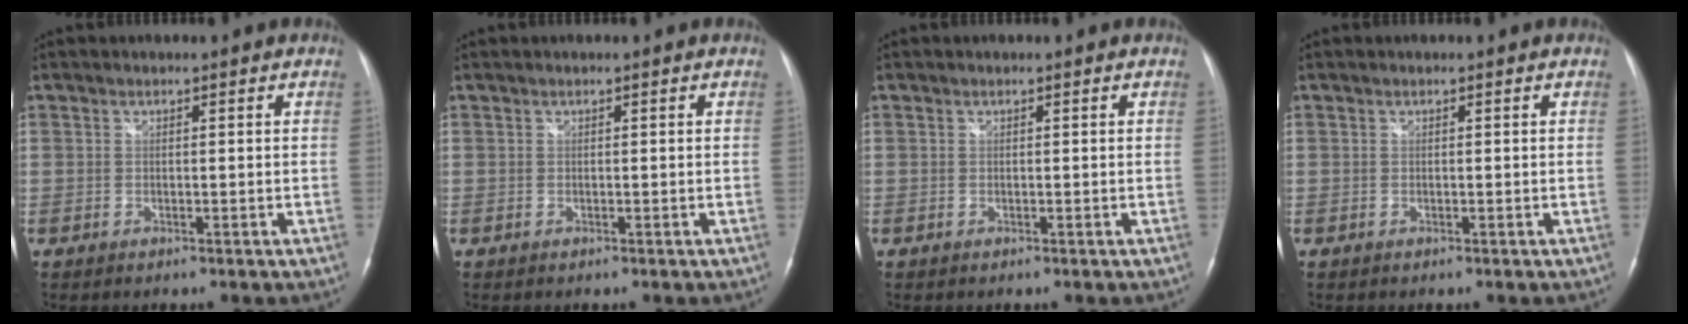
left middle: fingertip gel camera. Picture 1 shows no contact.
{"total": 0.0}
{"total": 0.0}
{"total": 0.0}